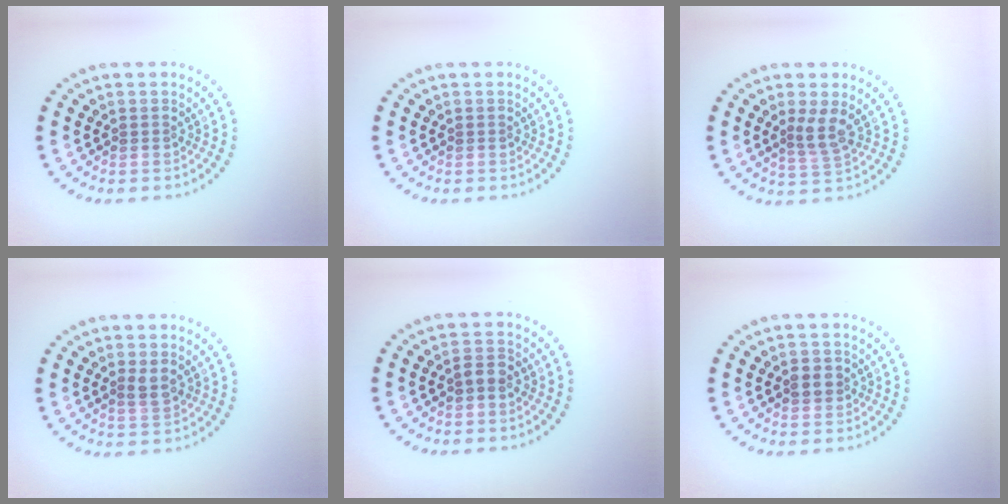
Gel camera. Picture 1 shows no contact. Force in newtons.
{"total": 0.0}
{"total": 2.3, "press": 1.8, "slide": 1.5}
{"total": 1.6, "press": 1.5, "slide": 0.5}
{"total": 1.4, "press": 1.3, "slide": 0.5}
{"total": 1.7, "press": 1.7, "slide": 0.5}